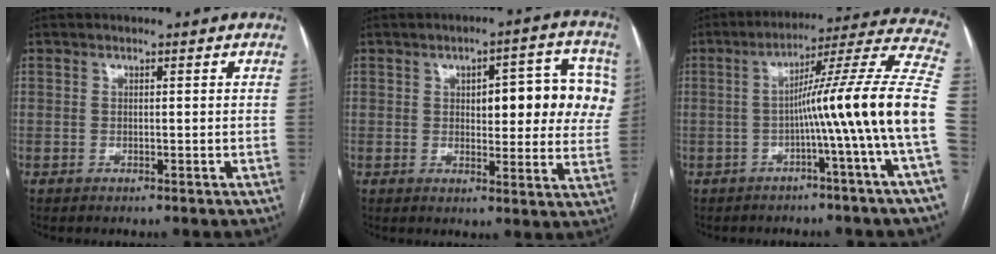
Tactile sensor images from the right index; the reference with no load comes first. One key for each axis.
{"total": 12.6, "fx": 2.8, "fy": 4.6, "fz": 11.4, "tx": -0.121, "ty": 0.027, "tz": 0.035}
{"total": 16.4, "fx": -3.4, "fy": -3.1, "fz": 15.7, "tx": -0.205, "ty": 0.021, "tz": -0.063}